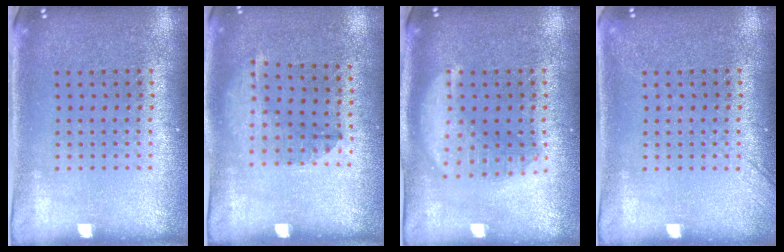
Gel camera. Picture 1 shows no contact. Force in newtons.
{"total": 1.3, "press": 0.9, "slide": 0.9}
{"total": 2.8, "press": 2.8, "slide": 0.3}
{"total": 1.2, "press": 1.2, "slide": 0.2}